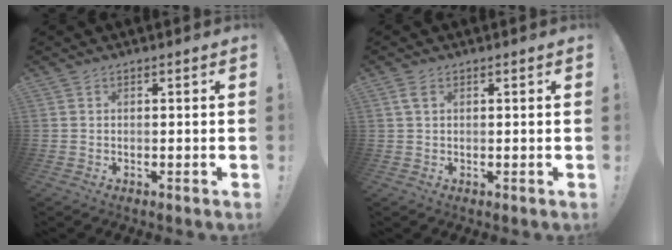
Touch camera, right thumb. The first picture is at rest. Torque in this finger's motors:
{"motor_torque": [-0.27, -0.09, -0.25, 0.30, 0.00]}